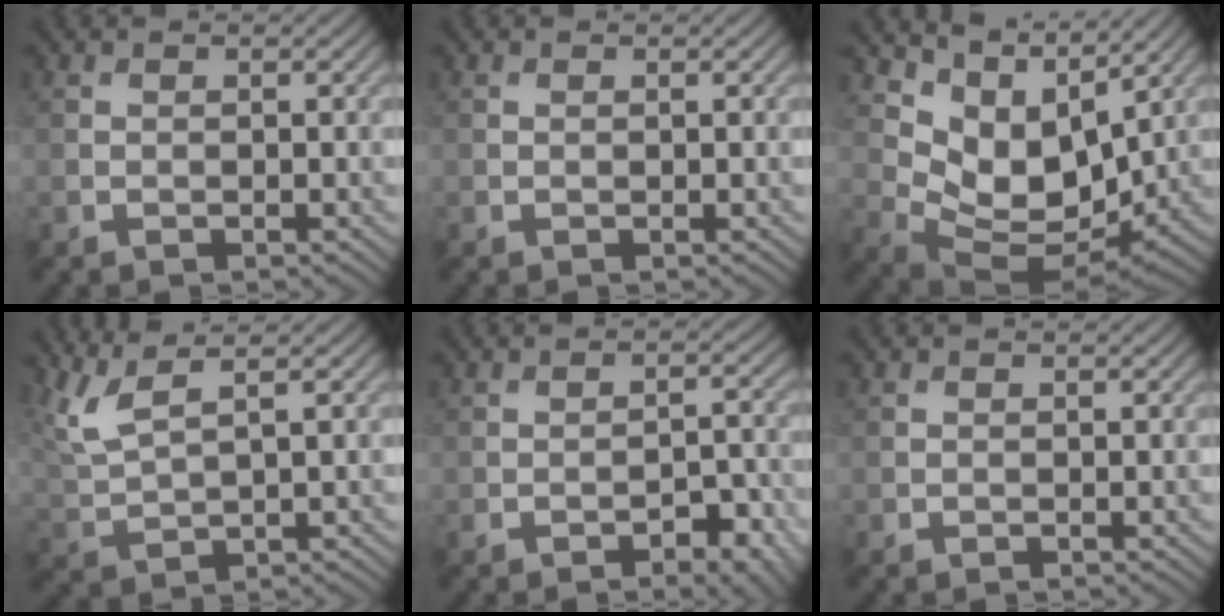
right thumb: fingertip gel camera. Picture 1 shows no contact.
{"total": 0.0}
{"total": 9.4, "force": [4.7, 5.6, 5.8], "torque": [-0.128, -0.014, 0.096]}
{"total": 5.7, "force": [3.5, 1.5, 4.3], "torque": [-0.102, 0.012, 0.078]}
{"total": 5.7, "force": [-3.1, 2.6, 4.0], "torque": [-0.052, -0.002, -0.038]}
{"total": 0.0}